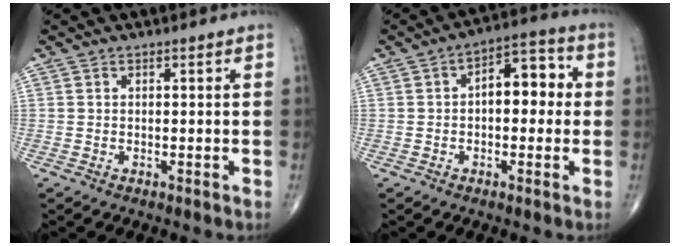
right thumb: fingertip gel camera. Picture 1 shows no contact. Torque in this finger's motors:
{"motor_torque": [0.89, 1.37, 0.59, -0.13, 0.04]}